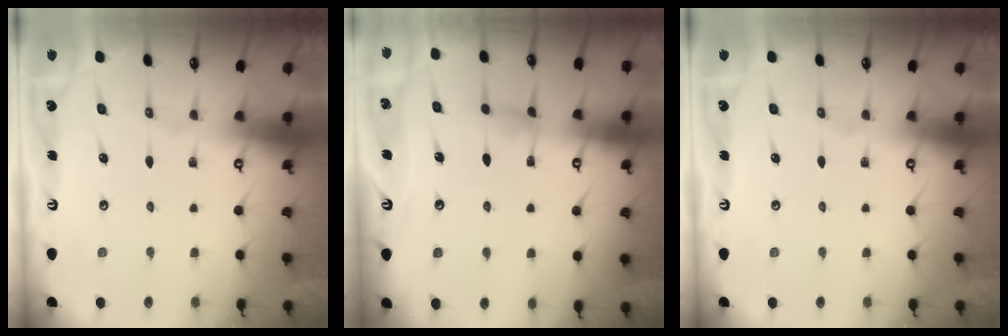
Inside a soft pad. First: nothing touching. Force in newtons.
{"total": 1.5, "press": 1.5, "slide": 0.4}
{"total": 0.0}